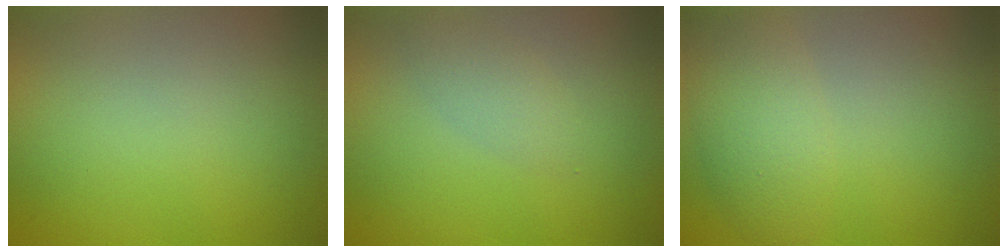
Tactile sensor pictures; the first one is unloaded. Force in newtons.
{"total": 1.6, "press": 1.6, "slide": 0.1}
{"total": 3.9, "press": 3.9, "slide": 0.3}